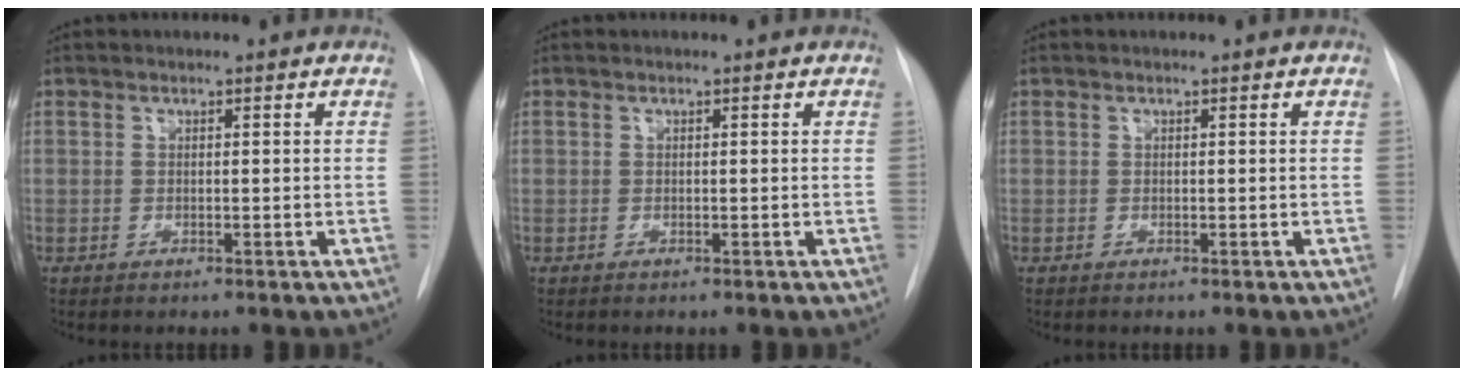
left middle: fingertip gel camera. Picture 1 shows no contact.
{"total": 0.0}
{"total": 0.0}